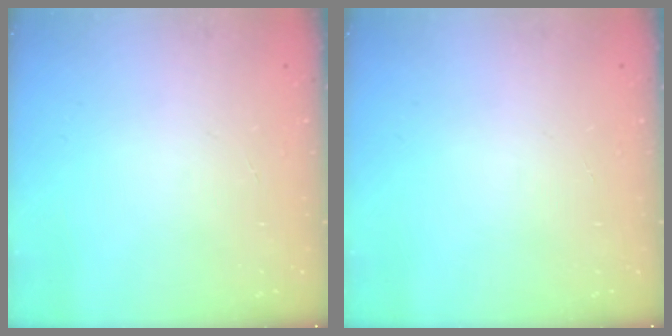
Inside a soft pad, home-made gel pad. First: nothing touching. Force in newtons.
{"total": 0.0}